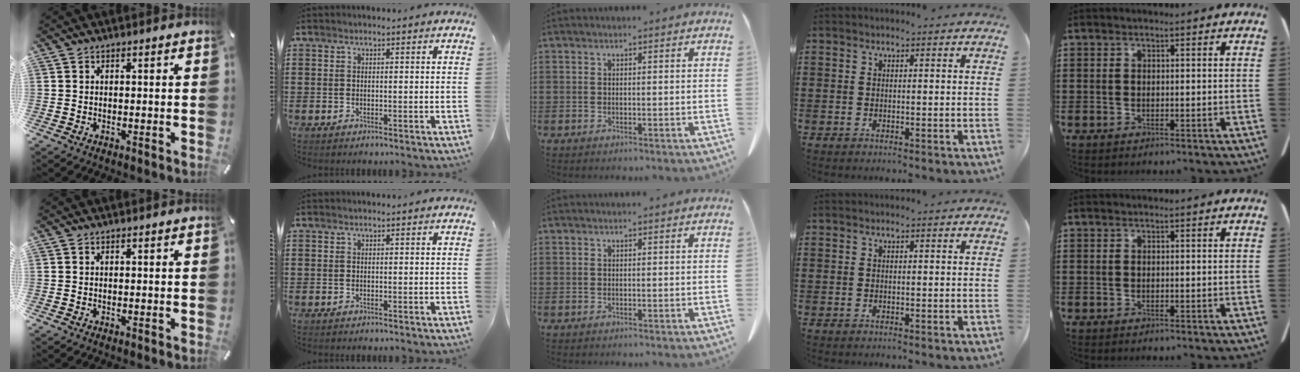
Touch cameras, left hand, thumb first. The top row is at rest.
{}